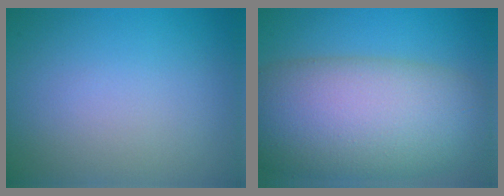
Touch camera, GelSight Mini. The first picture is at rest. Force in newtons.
{"total": 13.6, "press": 13.6, "slide": 0.4}